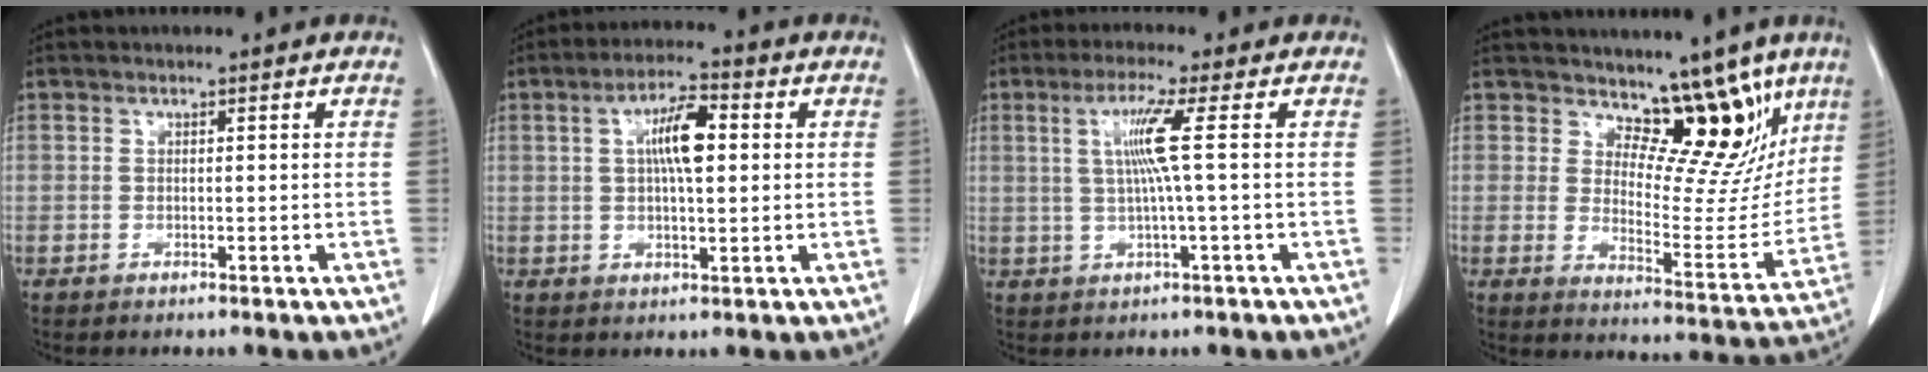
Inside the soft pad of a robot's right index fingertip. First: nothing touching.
{"total": 7.2, "force": [1.4, 1.8, 6.8], "torque": [-0.124, 0.012, 0.023]}
{"total": 5.7, "force": [1.0, -1.3, 5.5], "torque": [-0.109, 0.005, 0.023]}
{"total": 11.5, "force": [8.5, 5.1, 5.9], "torque": [-0.053, -0.021, 0.123]}